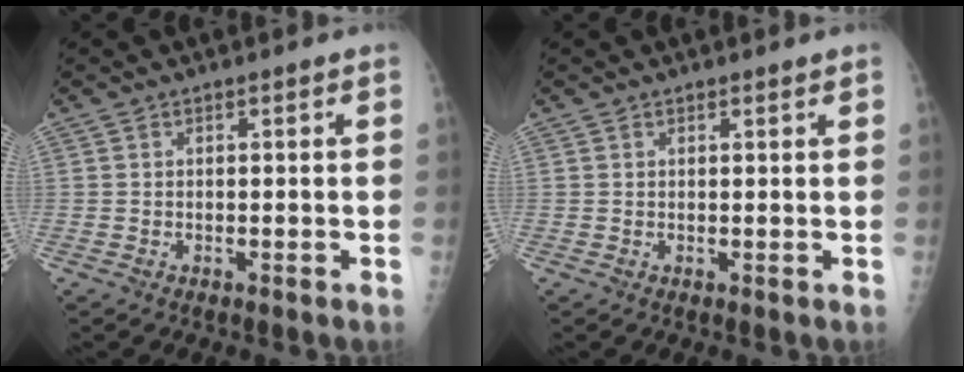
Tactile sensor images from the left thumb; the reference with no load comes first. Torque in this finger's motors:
{"motor_torque": [-0.32, -0.04, 0.02, 0.13, 0.00]}